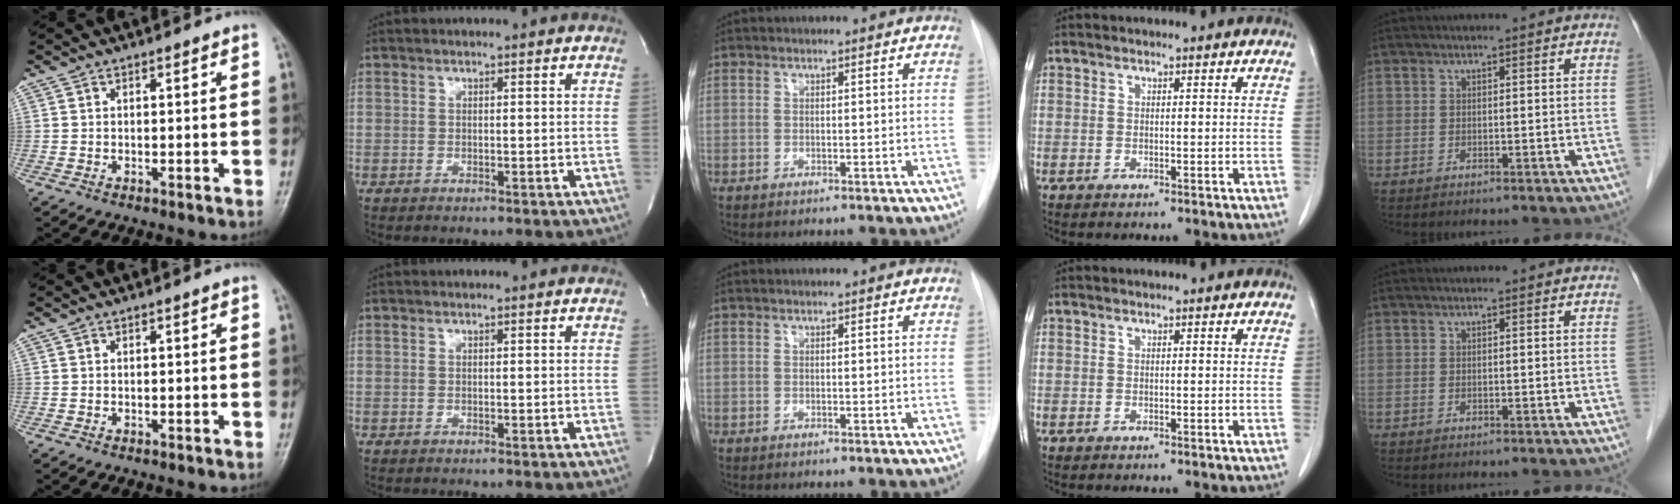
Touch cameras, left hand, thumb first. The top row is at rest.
{}